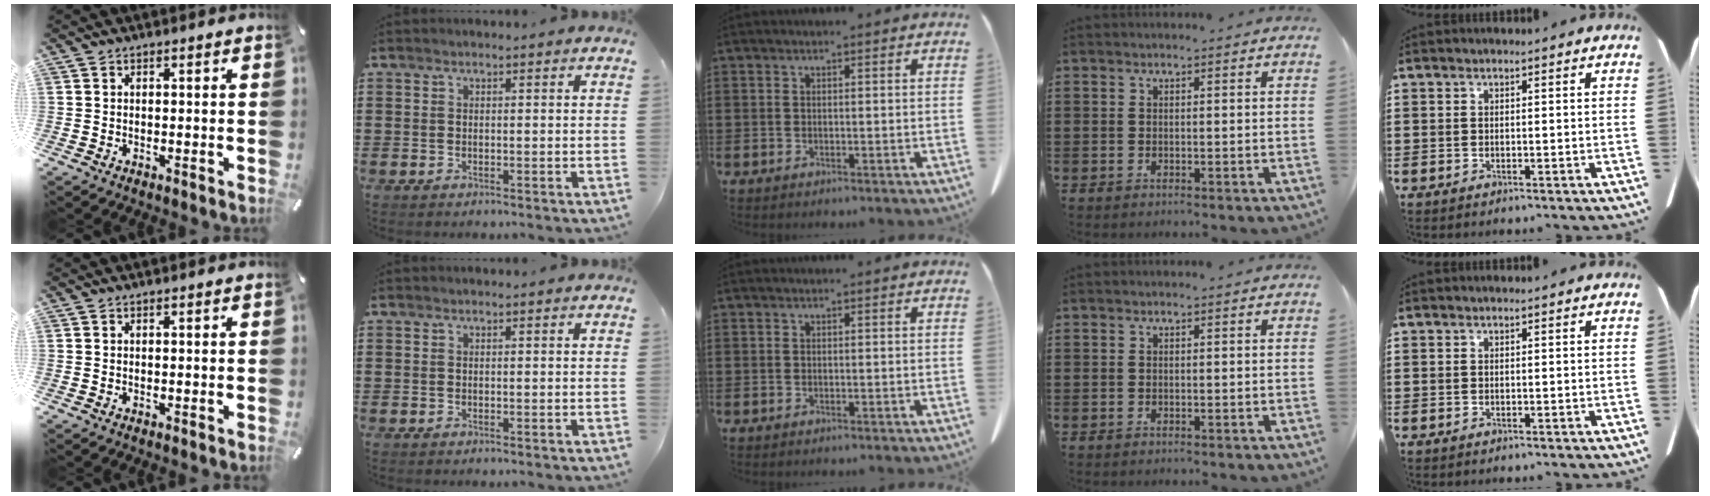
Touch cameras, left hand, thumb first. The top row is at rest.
{}